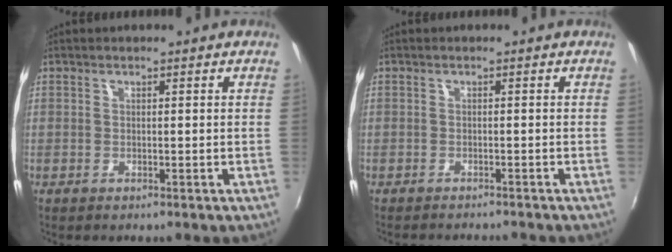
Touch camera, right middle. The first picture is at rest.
{"total": 4.4, "force": [-4.1, 0.4, 1.5], "torque": [-0.038, -0.012, -0.062]}